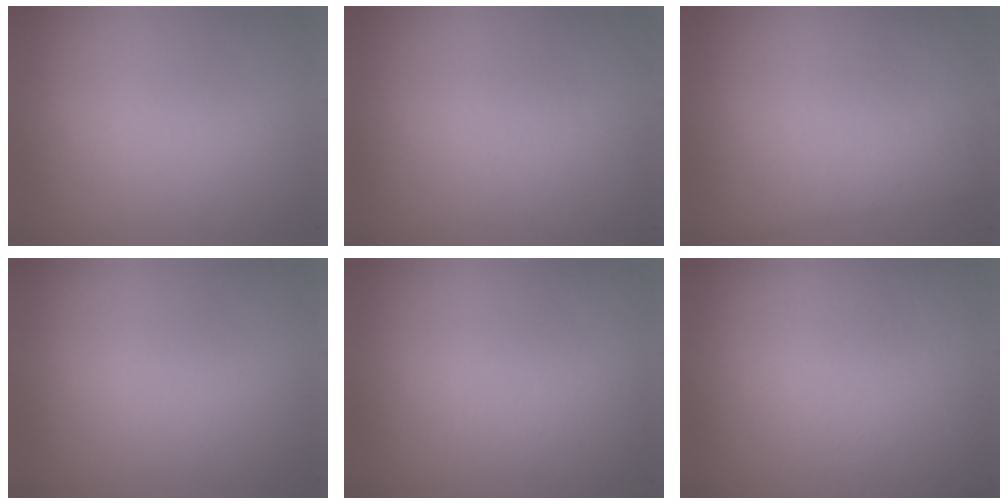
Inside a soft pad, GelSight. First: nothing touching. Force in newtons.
{"total": 2.5}
{"total": 2.7}
{"total": 0.0}
{"total": 2.3}
{"total": 4.5}